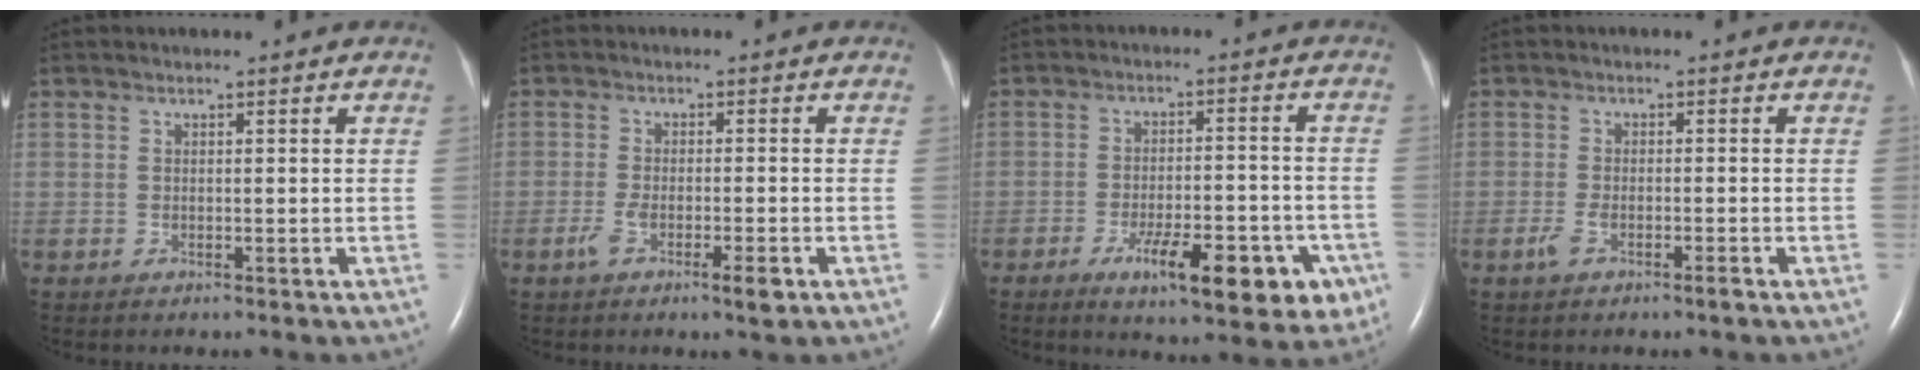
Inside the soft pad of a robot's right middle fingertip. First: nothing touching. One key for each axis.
{"total": 4.4, "fx": -2.2, "fy": 0.8, "fz": 3.7, "tx": -0.069, "ty": -0.005, "tz": -0.038}
{"total": 13.4, "fx": -6.7, "fy": 4.0, "fz": 10.9, "tx": -0.123, "ty": 0.005, "tz": -0.084}
{"total": 2.7, "fx": -1.6, "fy": 0.5, "fz": 2.1, "tx": -0.048, "ty": -0.003, "tz": -0.032}